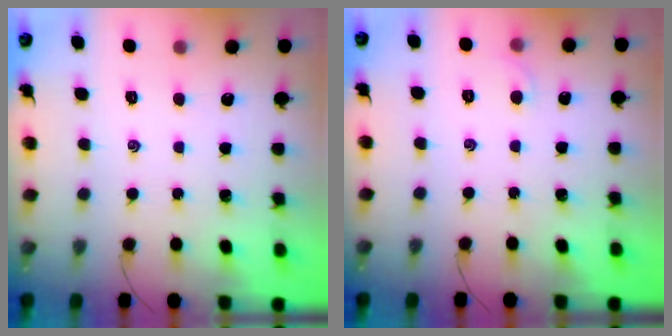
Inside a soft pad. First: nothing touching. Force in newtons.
{"total": 2.7, "press": 2.5, "slide": 0.9}